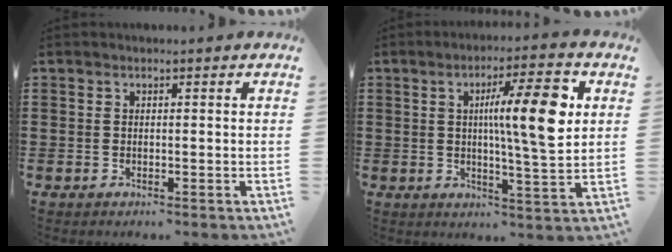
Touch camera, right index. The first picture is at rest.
{"total": 11.5, "force": [2.8, 1.5, 11.0], "torque": [-0.180, -0.003, 0.034]}